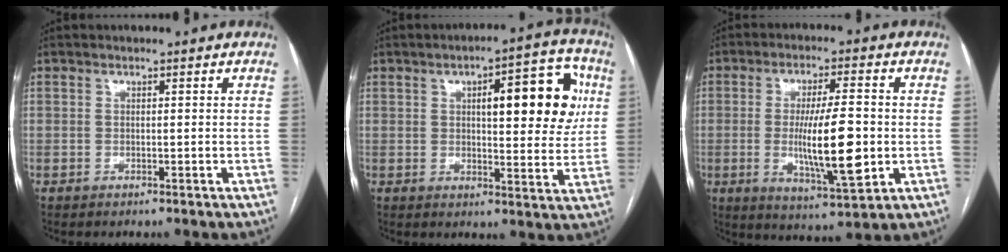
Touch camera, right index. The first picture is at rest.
{"total": 13.5, "force": [3.7, 4.1, 12.3], "torque": [-0.154, 0.027, 0.046]}
{"total": 12.2, "force": [-1.3, 1.9, 12.0], "torque": [-0.209, -0.016, -0.018]}